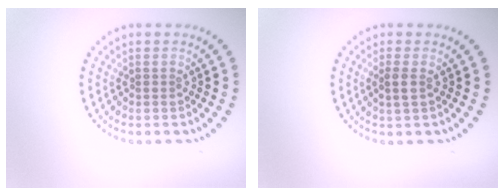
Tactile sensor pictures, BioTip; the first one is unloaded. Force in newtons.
{"total": 1.4, "press": 1.3, "slide": 0.5}